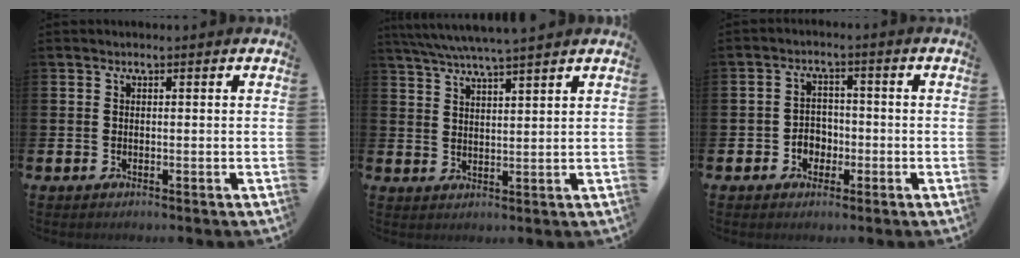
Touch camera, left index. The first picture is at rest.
{"total": 5.4, "force": [5.0, -0.4, 1.8], "torque": [-0.054, -0.017, 0.091]}
{"total": 3.1, "force": [-1.4, 2.6, 1.1], "torque": [-0.016, 0.001, -0.035]}